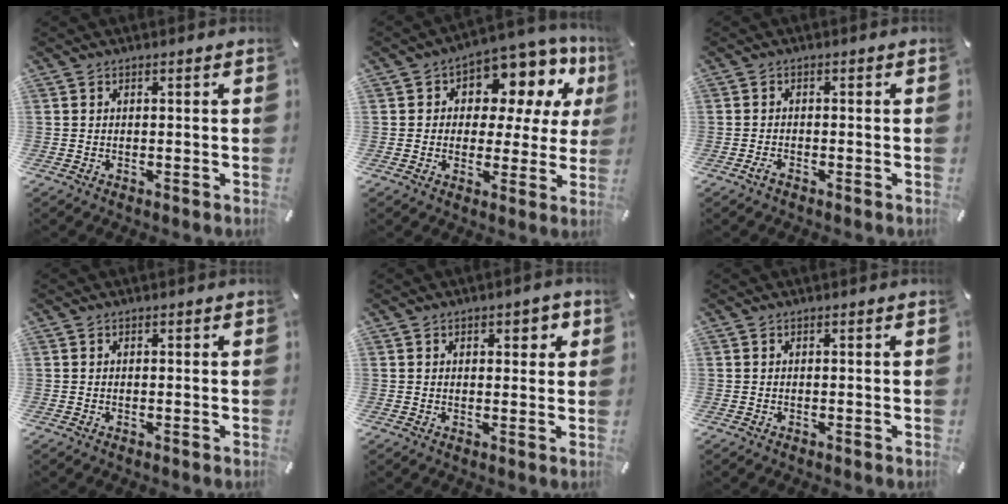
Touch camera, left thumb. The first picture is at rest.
{"total": 10.2, "force": [5.1, 6.8, 5.6], "torque": [-0.078, -0.047, 0.091]}
{"total": 1.6, "force": [-1.2, 0.6, 0.9], "torque": [-0.016, 0.004, -0.022]}
{"total": 0.0}
{"total": 2.8, "force": [1.0, 1.8, 1.9], "torque": [-0.025, 0.000, 0.011]}
{"total": 0.0}